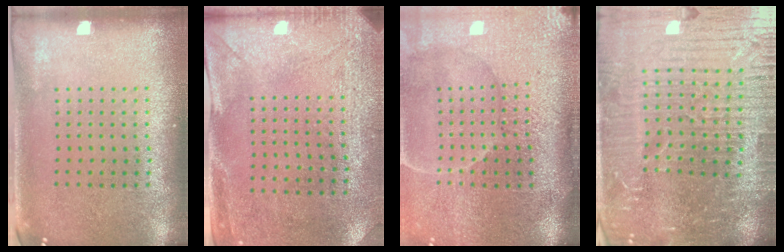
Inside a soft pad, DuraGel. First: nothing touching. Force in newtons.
{"total": 3.0, "press": 2.3, "slide": 1.9}
{"total": 4.5, "press": 3.8, "slide": 2.5}
{"total": 6.8, "press": 6.0, "slide": 3.3}